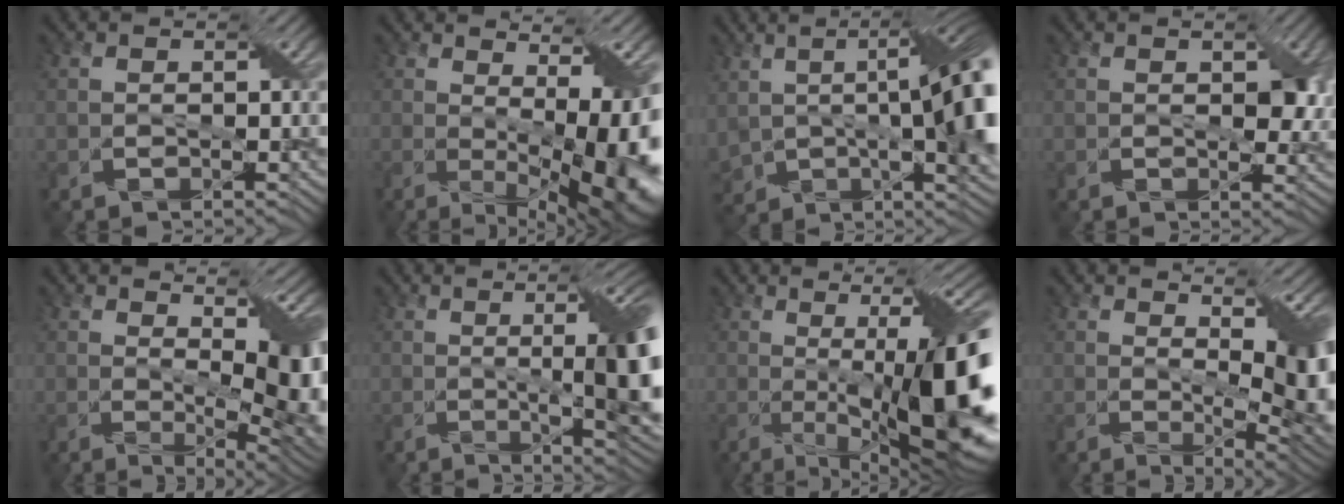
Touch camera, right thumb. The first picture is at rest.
{"total": 11.4, "force": [-0.6, 4.0, 10.7], "torque": [-0.141, -0.020, 0.008]}
{"total": 15.8, "force": [-0.1, 6.5, 14.4], "torque": [-0.247, -0.023, 0.010]}
{"total": 3.9, "force": [0.9, 2.2, 3.1], "torque": [-0.047, -0.007, 0.013]}
{"total": 10.7, "force": [1.3, 4.9, 9.5], "torque": [-0.127, -0.017, 0.035]}
{"total": 12.8, "force": [-0.4, 3.3, 12.4], "torque": [-0.153, -0.005, -0.001]}
{"total": 16.6, "force": [-1.4, 4.2, 16.0], "torque": [-0.217, -0.018, -0.011]}
{"total": 9.4, "force": [1.5, 3.7, 8.5], "torque": [-0.123, -0.013, 0.031]}